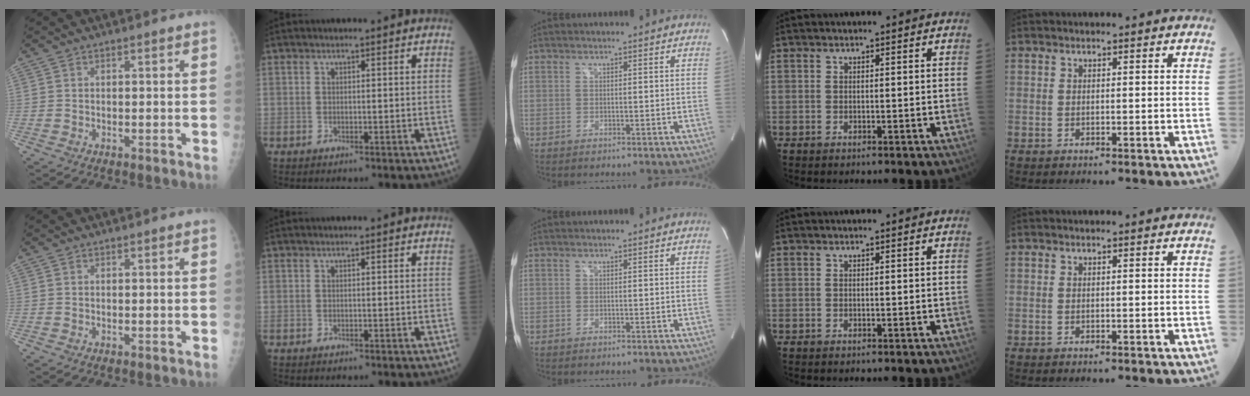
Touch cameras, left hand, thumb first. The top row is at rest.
{}